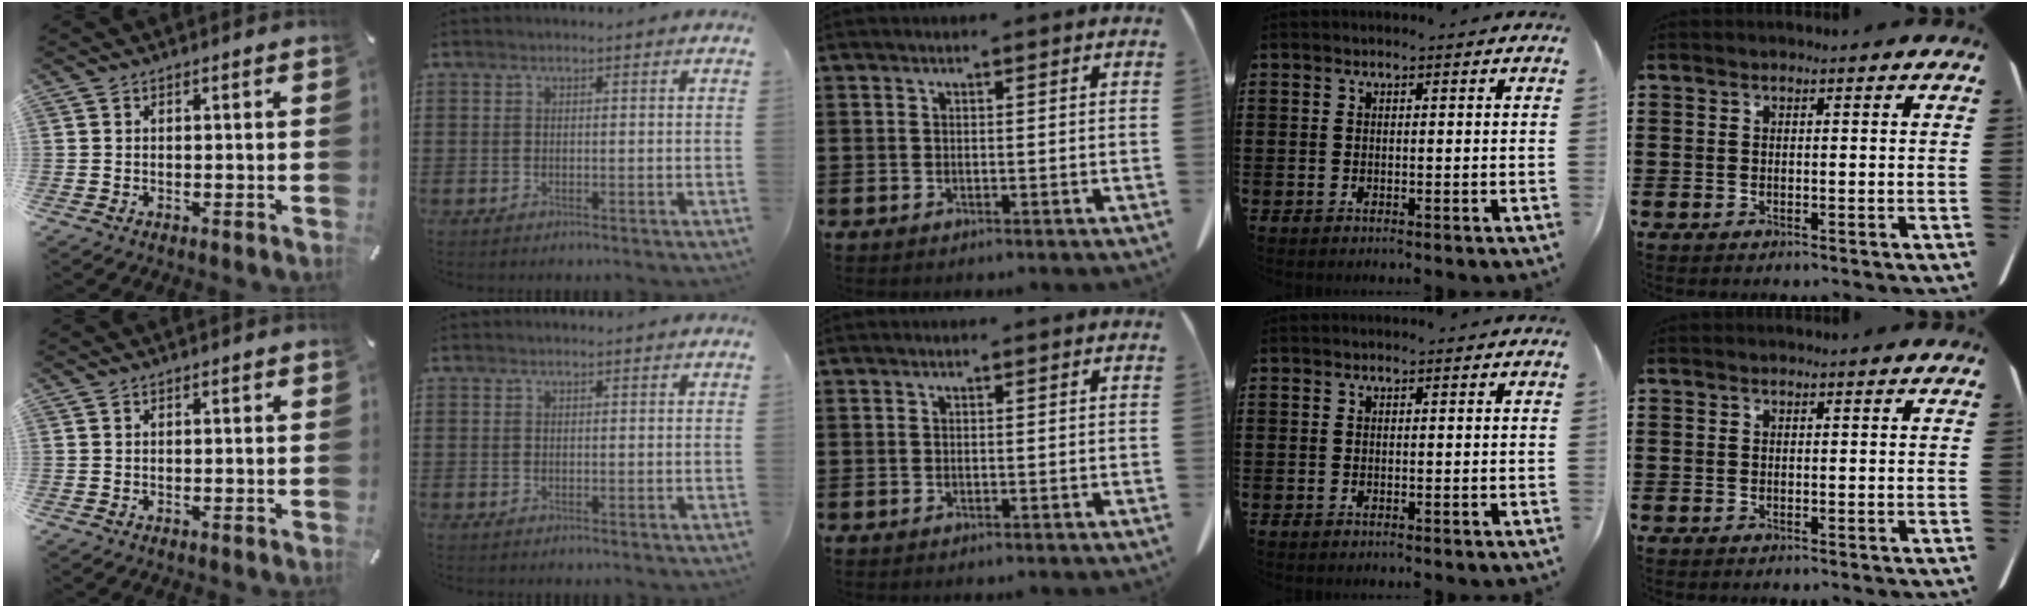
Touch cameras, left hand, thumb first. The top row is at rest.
{}